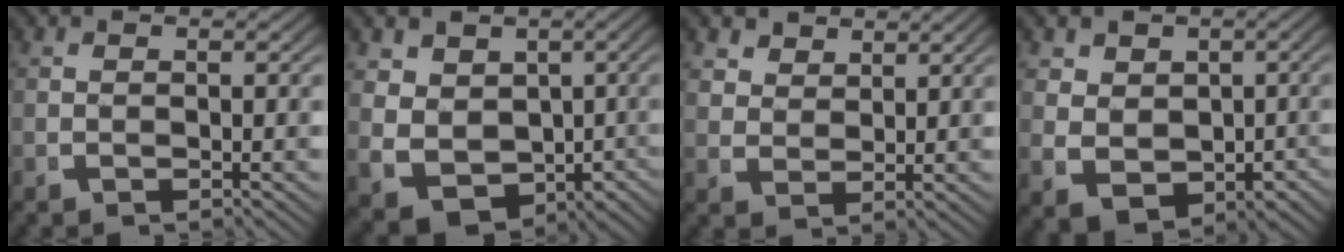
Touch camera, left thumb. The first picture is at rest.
{"total": 10.5, "force": [-2.9, 8.3, 5.7], "torque": [-0.145, -0.069, -0.016]}
{"total": 3.3, "force": [2.7, 1.6, 1.0], "torque": [-0.012, -0.001, 0.054]}
{"total": 7.3, "force": [-1.7, 6.0, 3.8], "torque": [-0.093, -0.051, -0.001]}